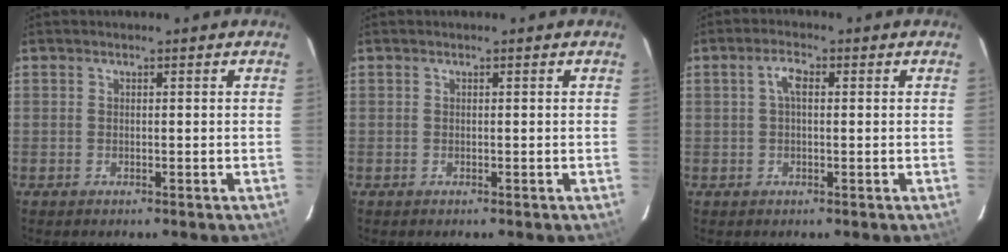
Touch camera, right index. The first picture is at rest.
{"total": 0.0}
{"total": 2.9, "force": [0.5, 1.2, 2.6], "torque": [-0.052, 0.011, 0.009]}